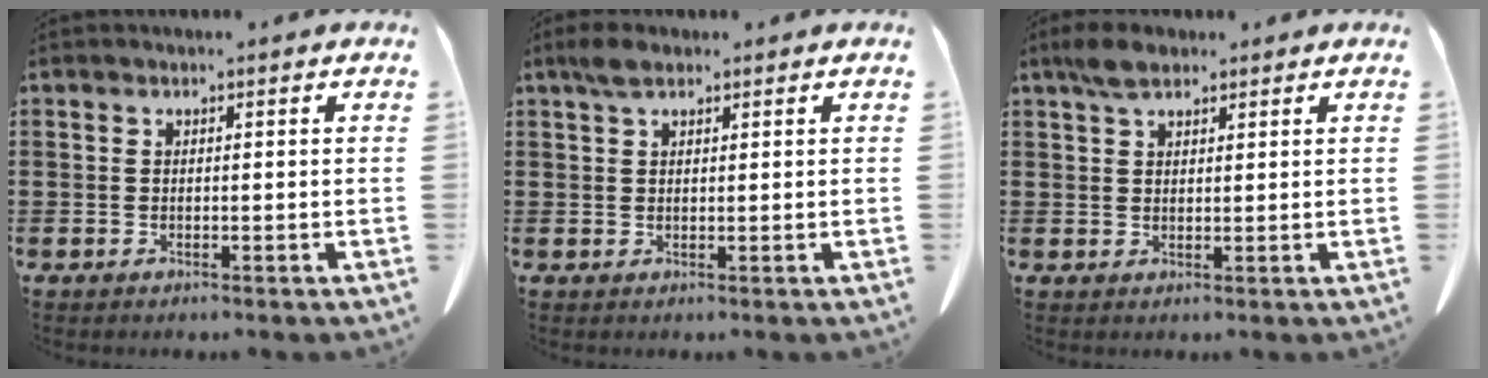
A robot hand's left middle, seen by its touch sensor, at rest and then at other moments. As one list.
[{"total": 2.5, "force": [1.7, 1.0, 1.5], "torque": [-0.035, 0.004, 0.031]}, {"total": 3.6, "force": [2.6, 1.5, 2.0], "torque": [-0.045, 0.006, 0.048]}]